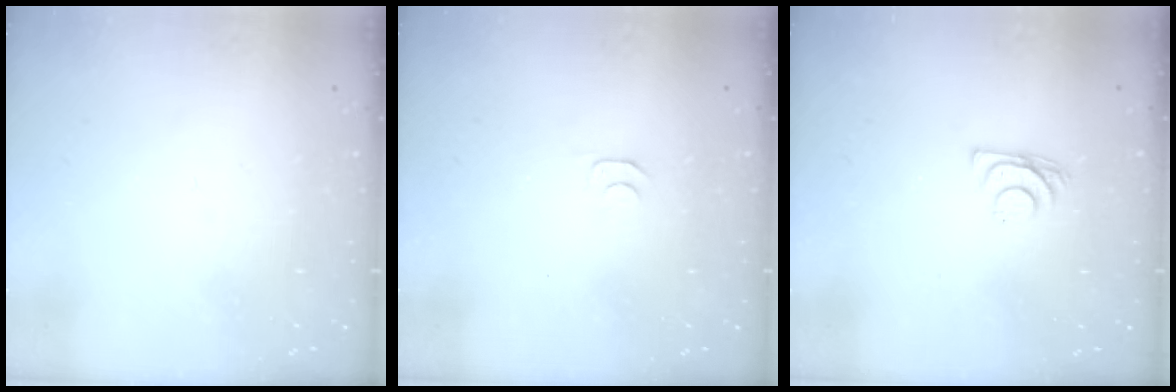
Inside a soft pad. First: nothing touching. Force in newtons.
{"total": 3.5, "press": 3.4, "slide": 0.4}
{"total": 7.2, "press": 7.2, "slide": 0.6}